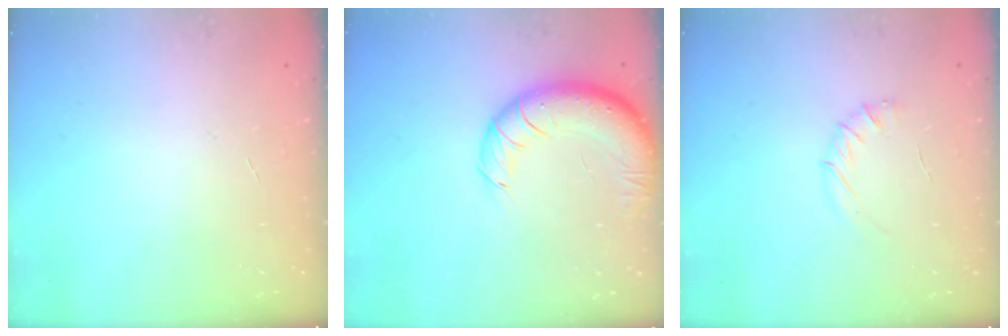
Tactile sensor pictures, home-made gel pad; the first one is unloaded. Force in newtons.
{"total": 14.3, "press": 14.0, "slide": 2.9}
{"total": 3.9, "press": 3.8, "slide": 1.1}